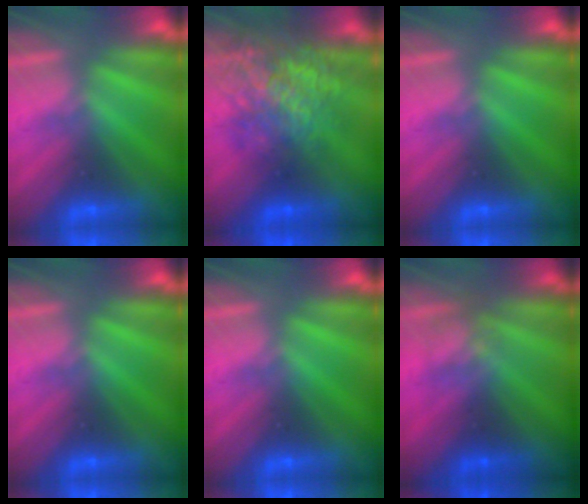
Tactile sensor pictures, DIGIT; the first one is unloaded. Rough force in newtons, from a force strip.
{"total": 5.8}
{"total": 0.0}
{"total": 0.0}
{"total": 0.0}
{"total": 2.4}